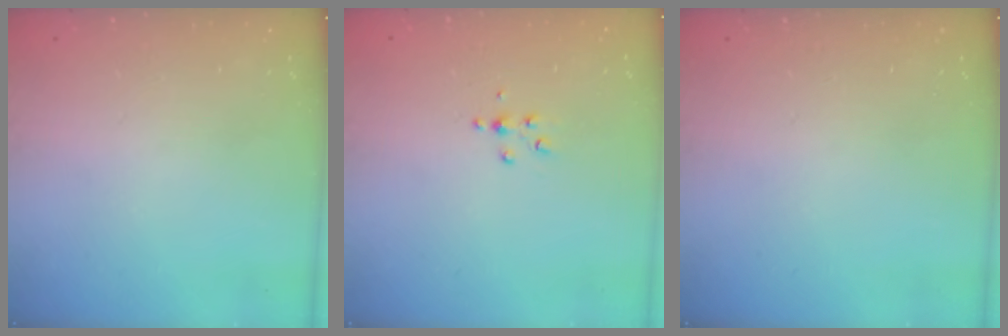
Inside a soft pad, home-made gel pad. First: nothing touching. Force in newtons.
{"total": 4.2, "press": 4.1, "slide": 0.6}
{"total": 0.0}